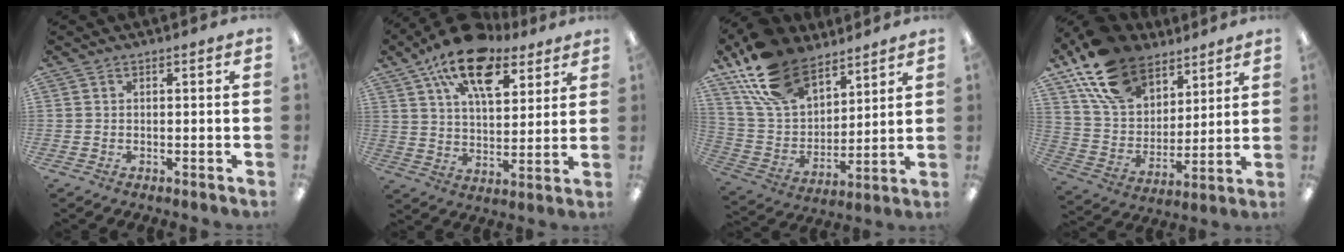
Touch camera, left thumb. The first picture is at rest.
{"total": 18.5, "force": [12.1, 9.0, 10.7], "torque": [-0.180, -0.055, 0.210]}
{"total": 19.4, "force": [13.4, 10.7, 9.0], "torque": [-0.189, -0.060, 0.253]}
{"total": 18.2, "force": [12.3, 11.0, 7.8], "torque": [-0.160, -0.055, 0.233]}